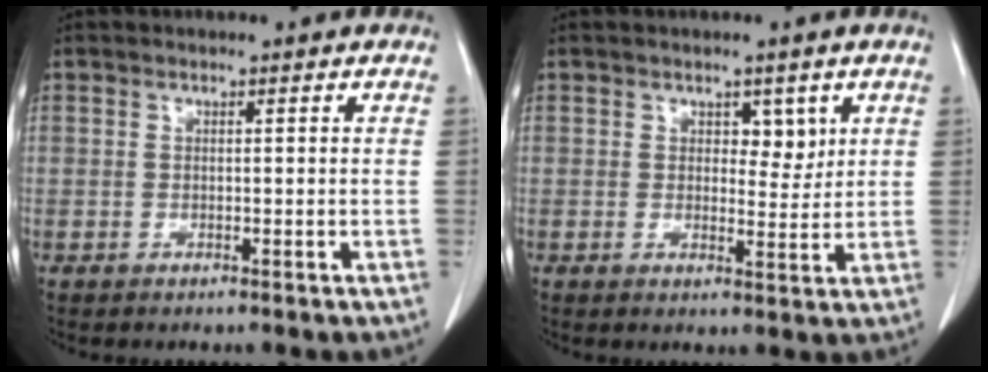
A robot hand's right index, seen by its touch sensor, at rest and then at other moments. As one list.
[{"total": 3.3, "force": [1.5, 1.9, 2.2], "torque": [-0.021, -0.004, 0.022]}]